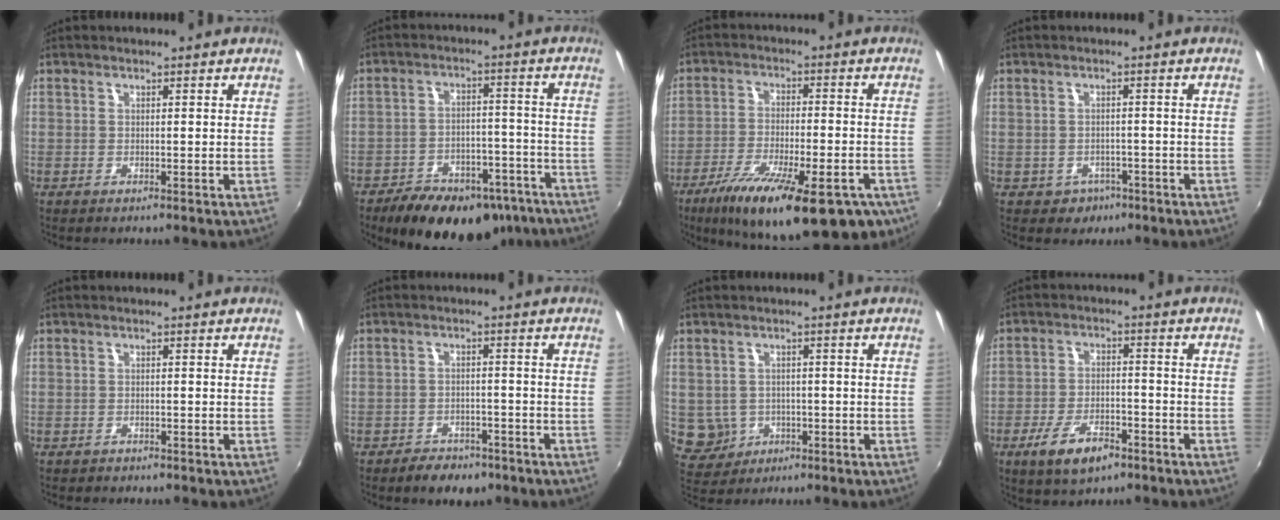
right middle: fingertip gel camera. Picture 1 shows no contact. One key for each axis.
{"total": 21.3, "fx": -16.0, "fy": 10.1, "fz": 9.8, "tx": -0.178, "ty": 0.016, "tz": -0.201}
{"total": 23.1, "fx": -14.2, "fy": 7.4, "fz": 16.7, "tx": -0.288, "ty": -0.061, "tz": -0.210}
{"total": 4.0, "fx": -2.0, "fy": 3.4, "fz": 0.9, "tx": -0.029, "ty": 0.002, "tz": -0.021}
{"total": 1.3, "fx": -1.1, "fy": 0.7, "fz": 0.2, "tx": -0.008, "ty": -0.002, "tz": -0.017}
{"total": 6.7, "fx": -5.0, "fy": 3.7, "fz": 2.5, "tx": -0.066, "ty": 0.005, "tz": -0.067}
{"total": 5.4, "fx": -1.2, "fy": 5.1, "fz": 1.4, "tx": -0.043, "ty": 0.004, "tz": -0.004}
{"total": 8.8, "fx": -5.3, "fy": 3.8, "fz": 5.9, "tx": -0.129, "ty": -0.009, "tz": -0.088}